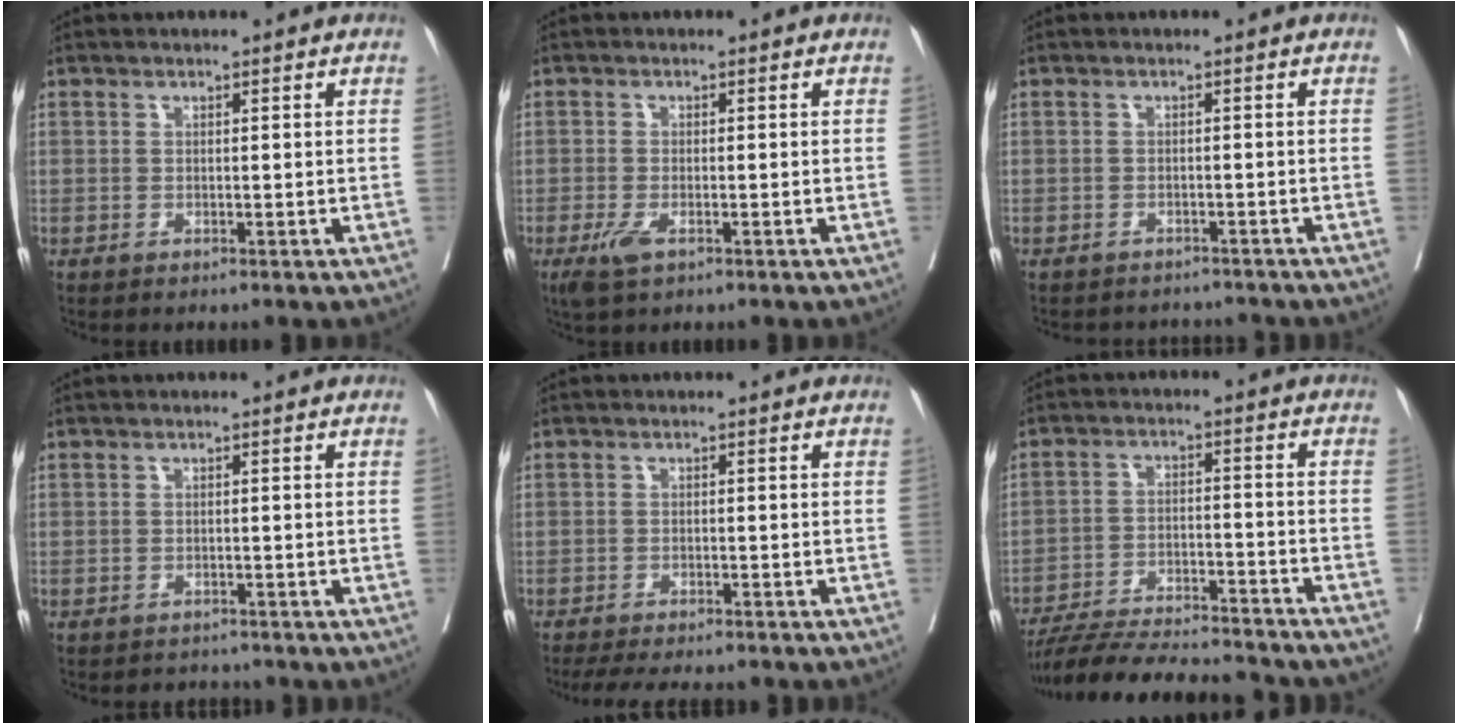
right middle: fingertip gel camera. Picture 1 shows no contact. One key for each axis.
{"total": 3.2, "fx": -1.7, "fy": 1.1, "fz": 2.5, "tx": -0.055, "ty": -0.004, "tz": -0.029}
{"total": 5.1, "fx": -5.0, "fy": 1.2, "fz": 0.1, "tx": 0.003, "ty": 0.005, "tz": -0.059}
{"total": 1.8, "fx": -1.6, "fy": 0.5, "fz": -0.4, "tx": 0.007, "ty": -0.003, "tz": -0.025}
{"total": 9.3, "fx": -8.2, "fy": 2.0, "fz": 3.9, "tx": -0.051, "ty": -0.009, "tz": -0.112}
{"total": 20.3, "fx": -18.6, "fy": 2.3, "fz": 8.0, "tx": -0.129, "ty": -0.023, "tz": -0.272}